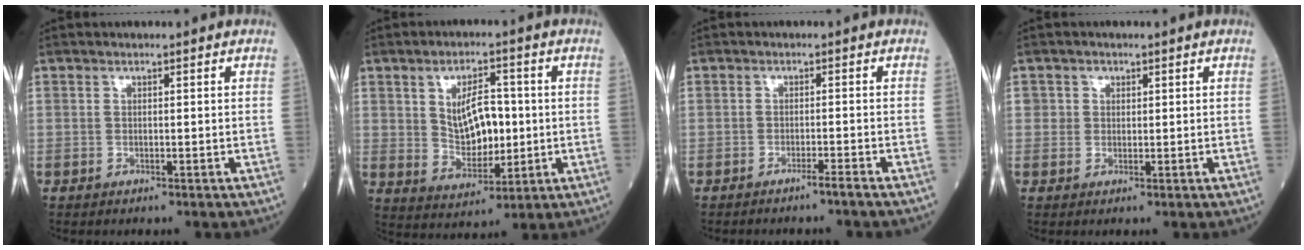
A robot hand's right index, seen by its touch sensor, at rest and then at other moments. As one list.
[{"total": 8.6, "force": [0.8, 4.4, 7.4], "torque": [-0.131, 0.001, 0.024]}, {"total": 2.1, "force": [-1.7, -0.8, 0.9], "torque": [-0.014, 0.004, -0.027]}, {"total": 1.6, "force": [0.4, 1.5, 0.2], "torque": [0.008, 0.001, 0.001]}]